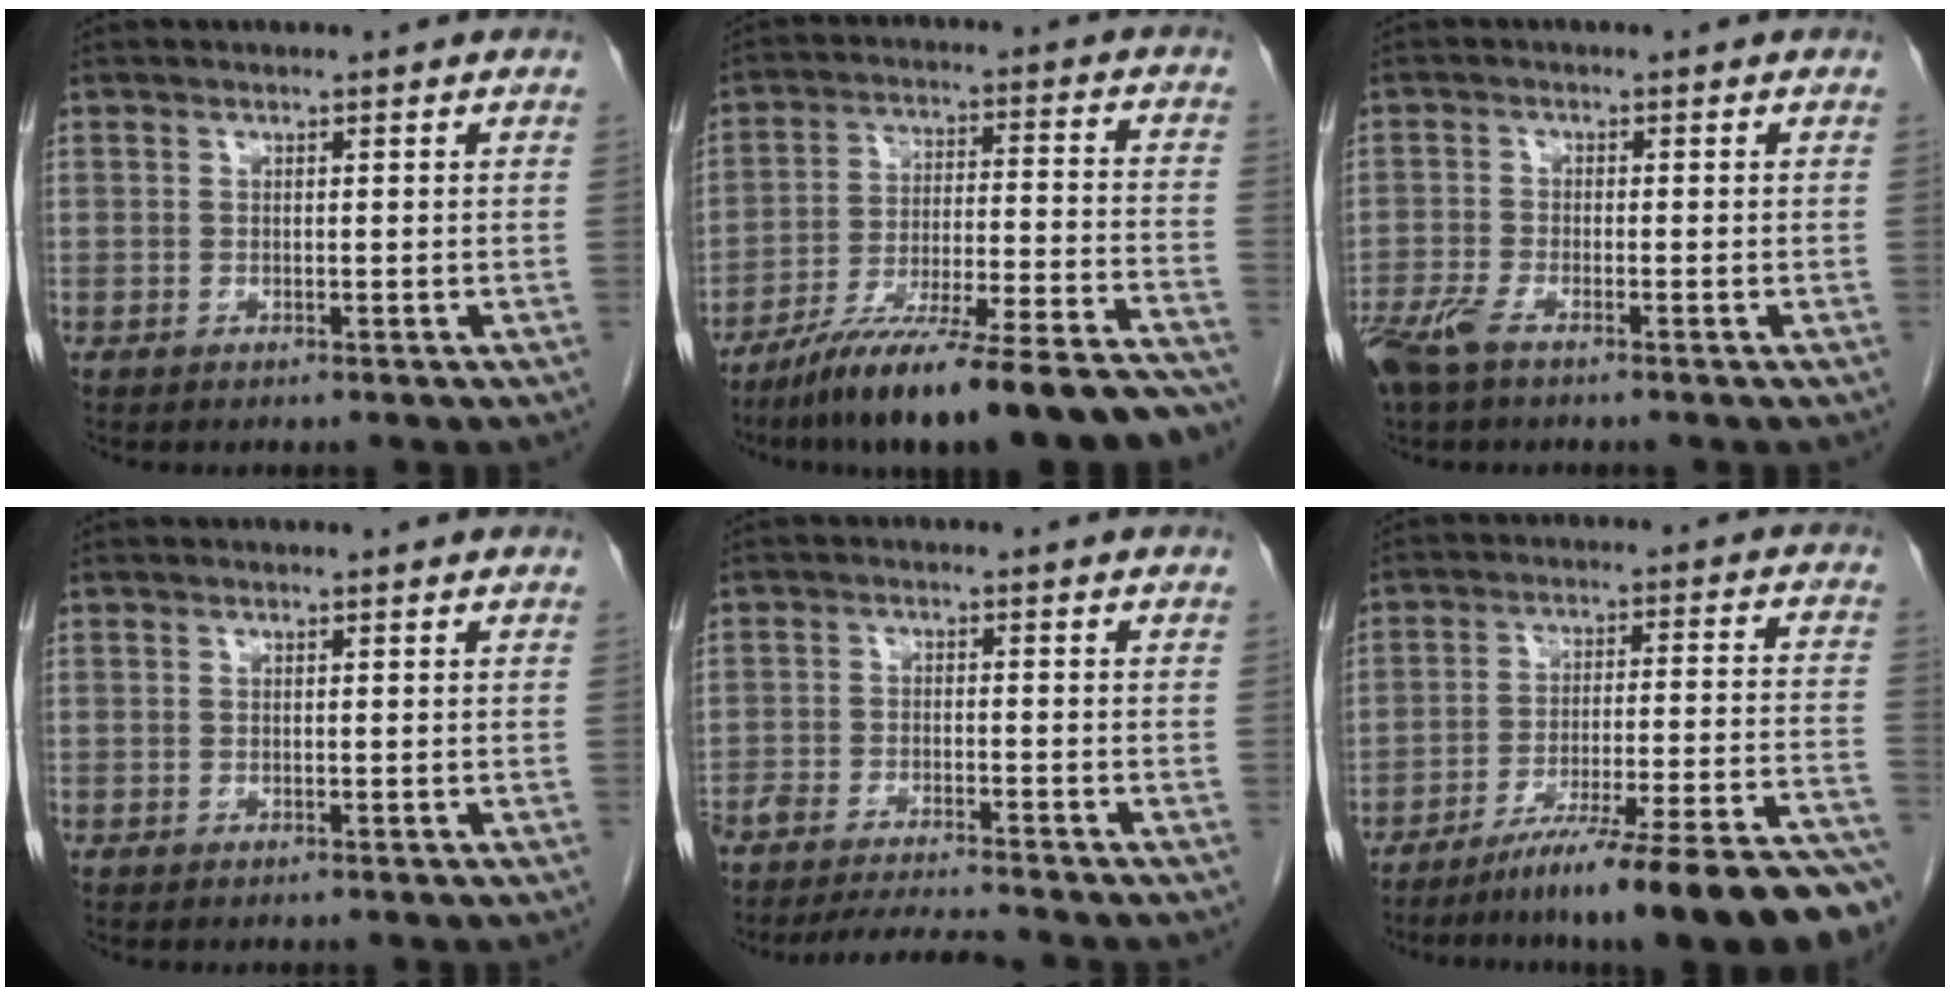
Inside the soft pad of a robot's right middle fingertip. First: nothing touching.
{"total": 23.3, "force": [-19.9, 1.6, 12.0], "torque": [-0.136, -0.002, -0.301]}
{"total": 5.0, "force": [-3.6, 1.1, 3.3], "torque": [-0.073, -0.011, -0.071]}
{"total": 0.0}
{"total": 8.1, "force": [-7.7, -0.5, 2.5], "torque": [-0.032, -0.009, -0.129]}
{"total": 21.4, "force": [-17.7, -0.7, 12.0], "torque": [-0.114, -0.005, -0.261]}